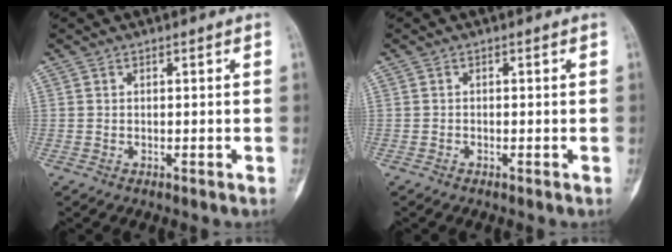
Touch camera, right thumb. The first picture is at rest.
{"total": 0.0}